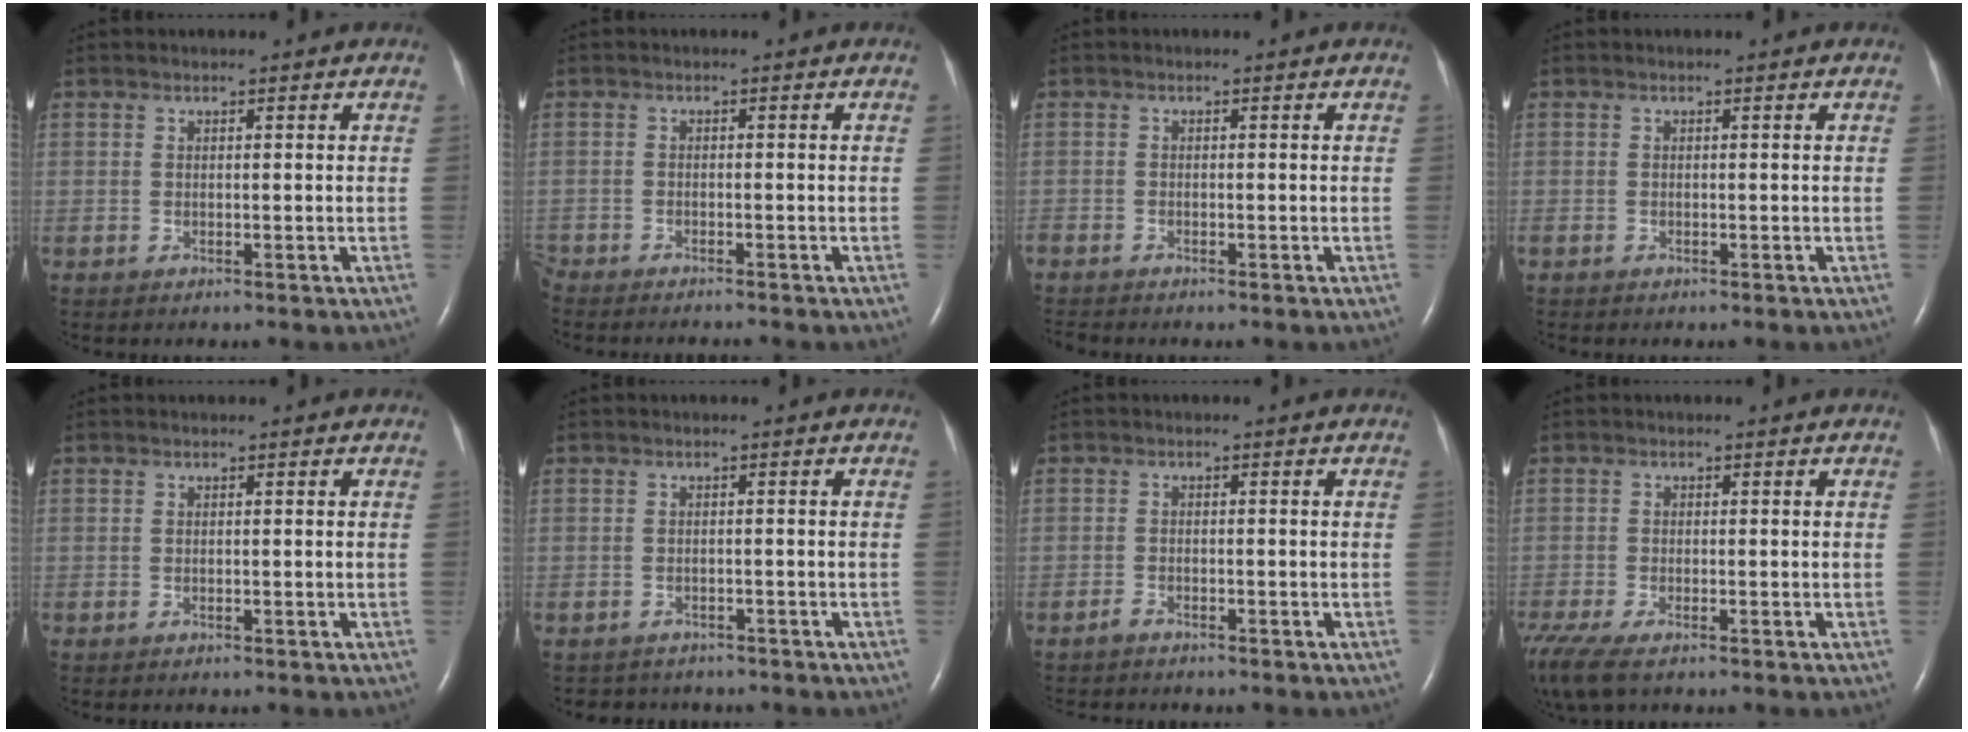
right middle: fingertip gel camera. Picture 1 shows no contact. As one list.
[{"total": 4.7, "force": [-4.5, 0.0, 1.2], "torque": [-0.011, -0.013, -0.073]}, {"total": 2.2, "force": [-2.2, 0.1, 0.2], "torque": [-0.006, -0.010, -0.042]}, {"total": 0.0}, {"total": 0.0}, {"total": 3.7, "force": [-3.3, 1.6, 0.0], "torque": [-0.004, 0.002, -0.042]}, {"total": 1.3, "force": [-1.2, 0.3, 0.1], "torque": [-0.010, -0.001, -0.020]}, {"total": 8.2, "force": [-5.8, 2.6, 5.2], "torque": [-0.125, -0.018, -0.103]}]